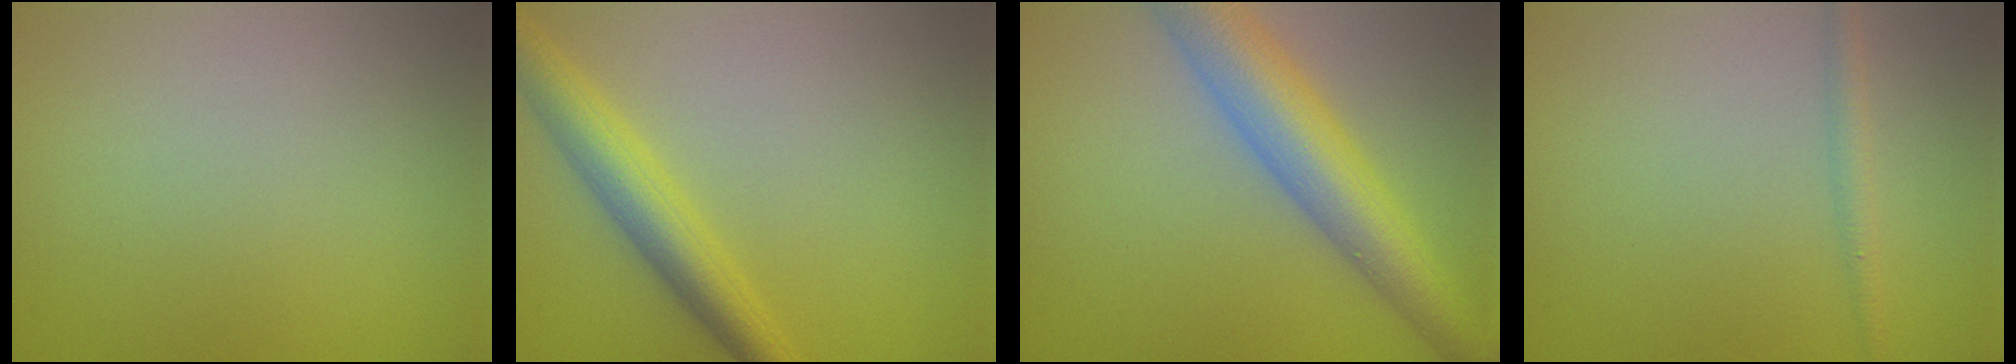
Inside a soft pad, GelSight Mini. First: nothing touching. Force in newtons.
{"total": 4.7, "press": 4.7, "slide": 0.1}
{"total": 8.1, "press": 8.1, "slide": 0.2}
{"total": 1.4, "press": 1.4, "slide": 0.1}